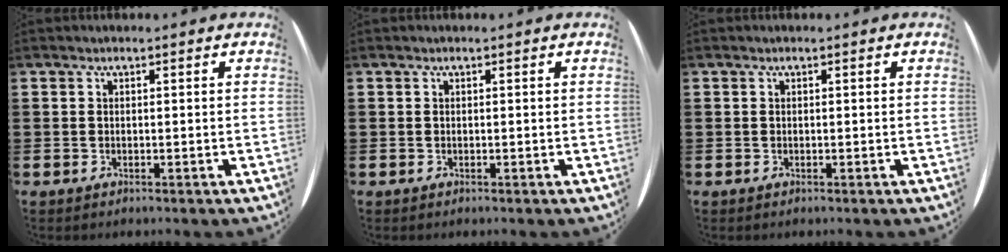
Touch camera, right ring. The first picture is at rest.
{"total": 0.0}
{"total": 0.0}